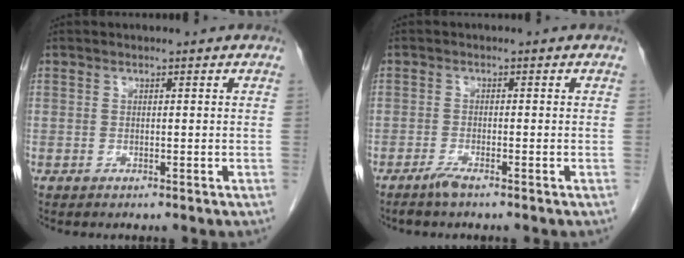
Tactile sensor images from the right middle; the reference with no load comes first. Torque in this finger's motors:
{"motor_torque": [0.02, 0.09, 0.01, 0.00]}